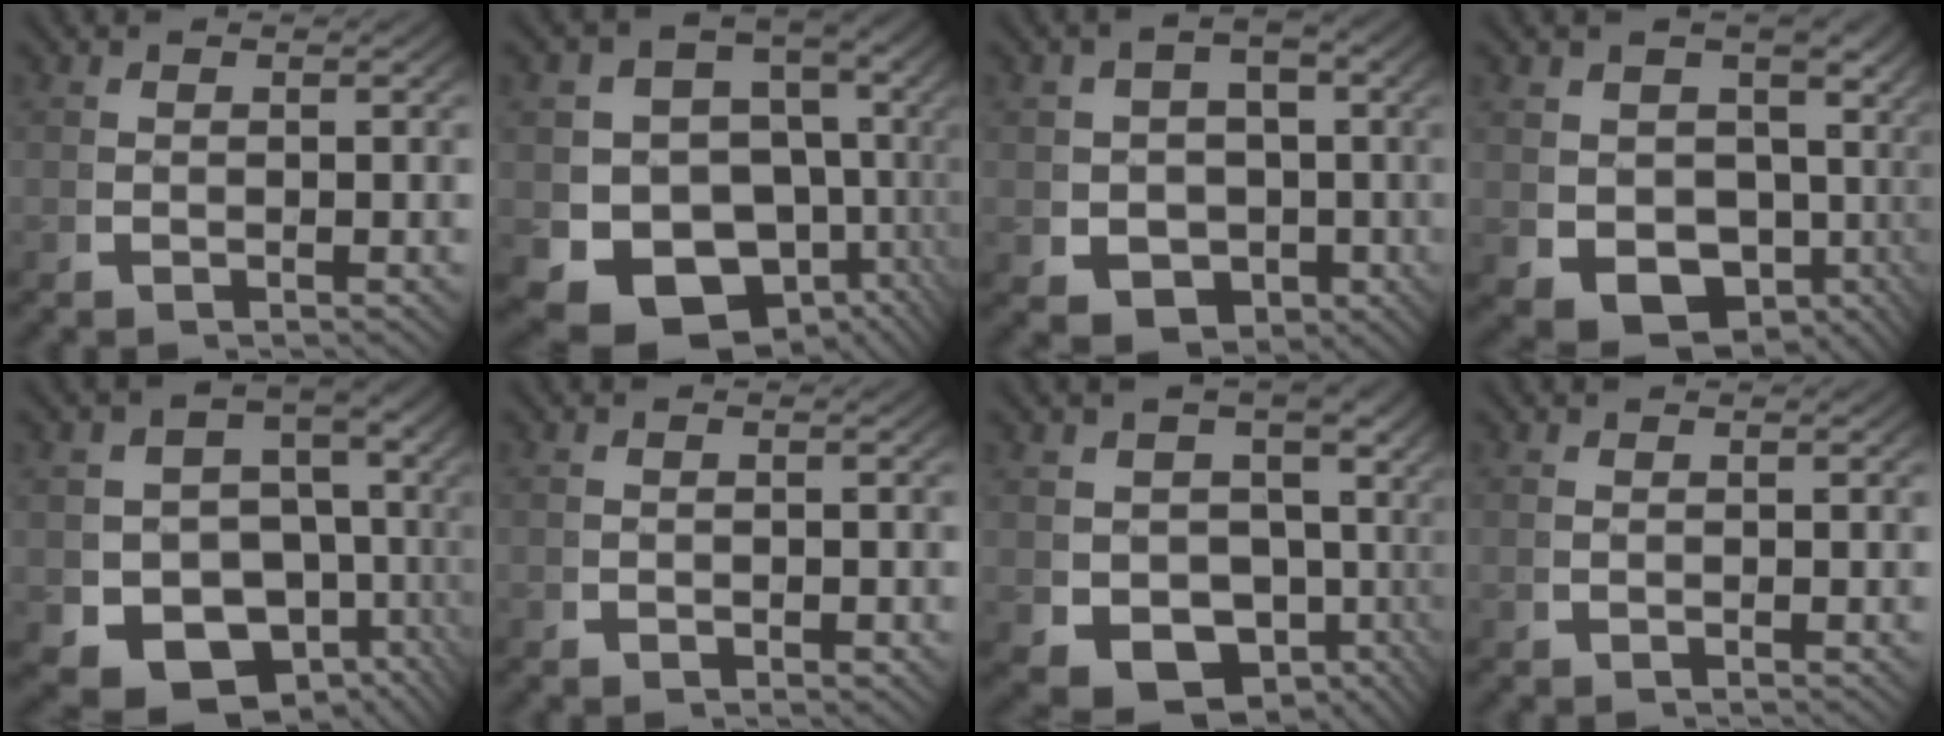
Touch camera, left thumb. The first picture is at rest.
{"total": 17.6, "force": [-2.5, 14.2, 10.1], "torque": [-0.221, -0.082, -0.027]}
{"total": 8.2, "force": [-2.6, 6.7, 4.0], "torque": [-0.076, -0.040, -0.023]}
{"total": 14.0, "force": [-2.1, 10.6, 9.0], "torque": [-0.191, -0.084, 0.001]}
{"total": 16.1, "force": [-4.3, 12.8, 8.7], "torque": [-0.179, -0.087, -0.049]}
{"total": 0.5, "force": [-0.4, 0.3, 0.2], "torque": [-0.001, -0.002, -0.009]}
{"total": 15.3, "force": [-3.0, 11.9, 9.2], "torque": [-0.187, -0.088, -0.017]}
{"total": 0.0}